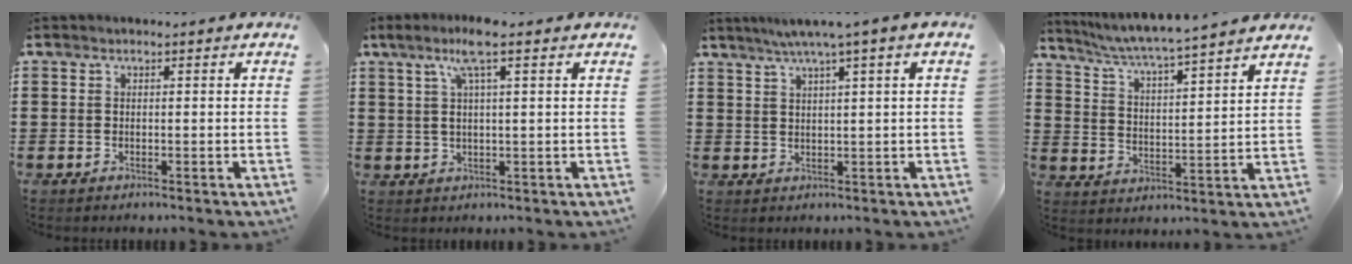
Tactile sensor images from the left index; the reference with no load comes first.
{"total": 5.6, "force": [2.8, 0.4, 4.8], "torque": [-0.100, 0.004, 0.046]}
{"total": 3.5, "force": [2.0, -0.5, 2.8], "torque": [-0.058, -0.001, 0.033]}
{"total": 4.7, "force": [4.4, -0.6, 1.4], "torque": [-0.048, -0.034, 0.070]}